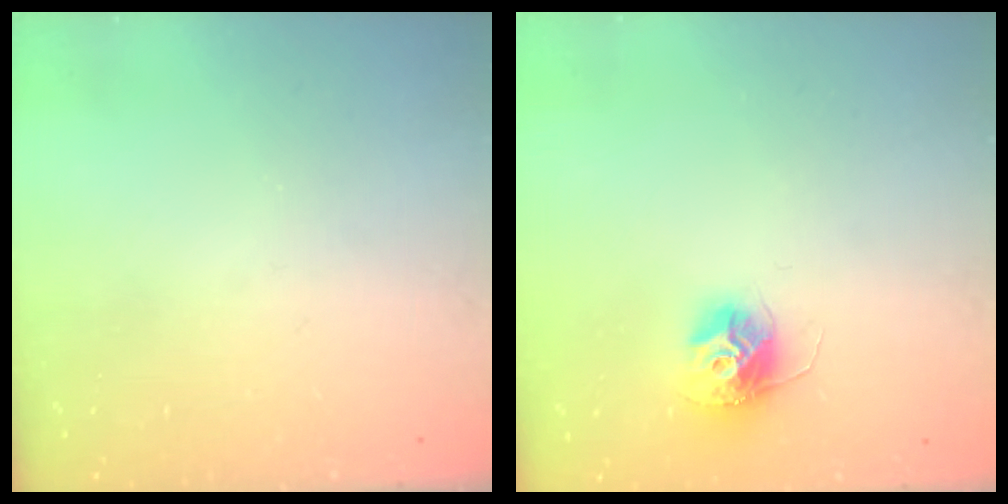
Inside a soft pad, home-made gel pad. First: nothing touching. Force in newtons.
{"total": 10.9, "press": 10.9, "slide": 0.7}